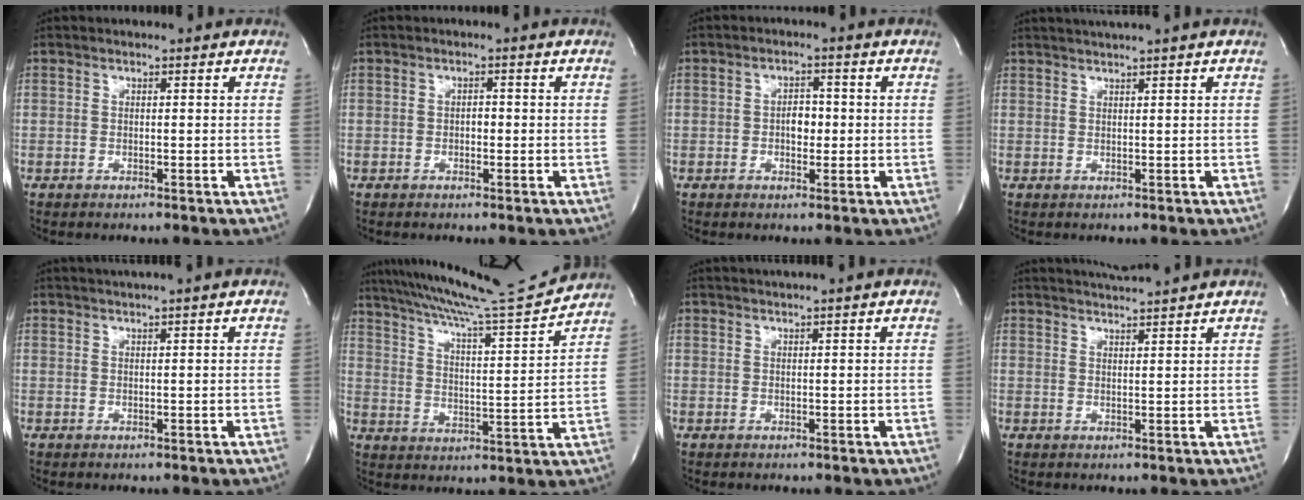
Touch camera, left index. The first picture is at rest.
{"total": 1.2, "force": [-0.4, 0.6, 0.9], "torque": [-0.012, 0.001, -0.008]}
{"total": 2.9, "force": [-0.5, 1.7, 2.3], "torque": [-0.032, 0.003, -0.007]}
{"total": 3.1, "force": [2.6, -1.1, 1.3], "torque": [-0.013, 0.010, 0.045]}
{"total": 2.4, "force": [1.9, -0.9, 1.1], "torque": [-0.012, 0.010, 0.037]}
{"total": 17.1, "force": [15.9, -1.6, 6.1], "torque": [-0.109, -0.033, 0.239]}
{"total": 1.9, "force": [1.6, -0.7, 0.8], "torque": [-0.008, 0.008, 0.032]}
{"total": 5.1, "force": [4.8, -1.1, 1.3], "torque": [-0.024, 0.006, 0.073]}